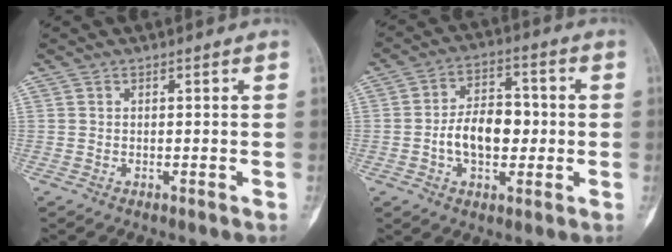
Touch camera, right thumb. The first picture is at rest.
{"total": 10.5, "force": [-1.1, 6.6, 8.1], "torque": [-0.111, 0.022, -0.024]}